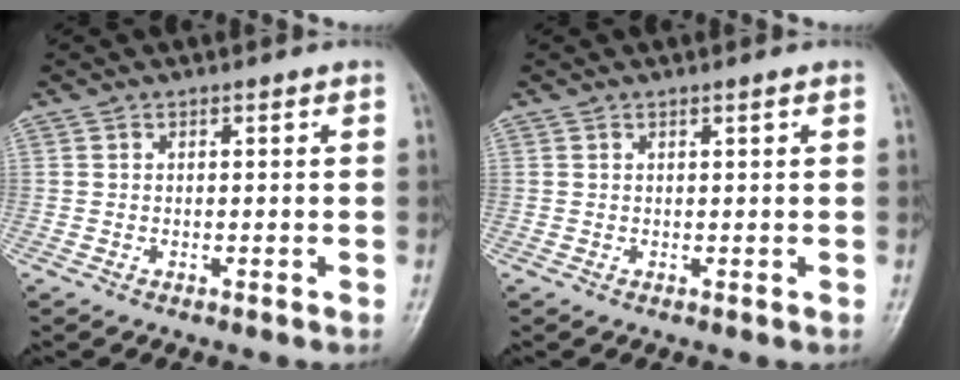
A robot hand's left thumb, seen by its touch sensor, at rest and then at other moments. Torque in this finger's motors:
{"motor_torque": [-0.18, -0.11, -0.16, -0.15, -0.04]}